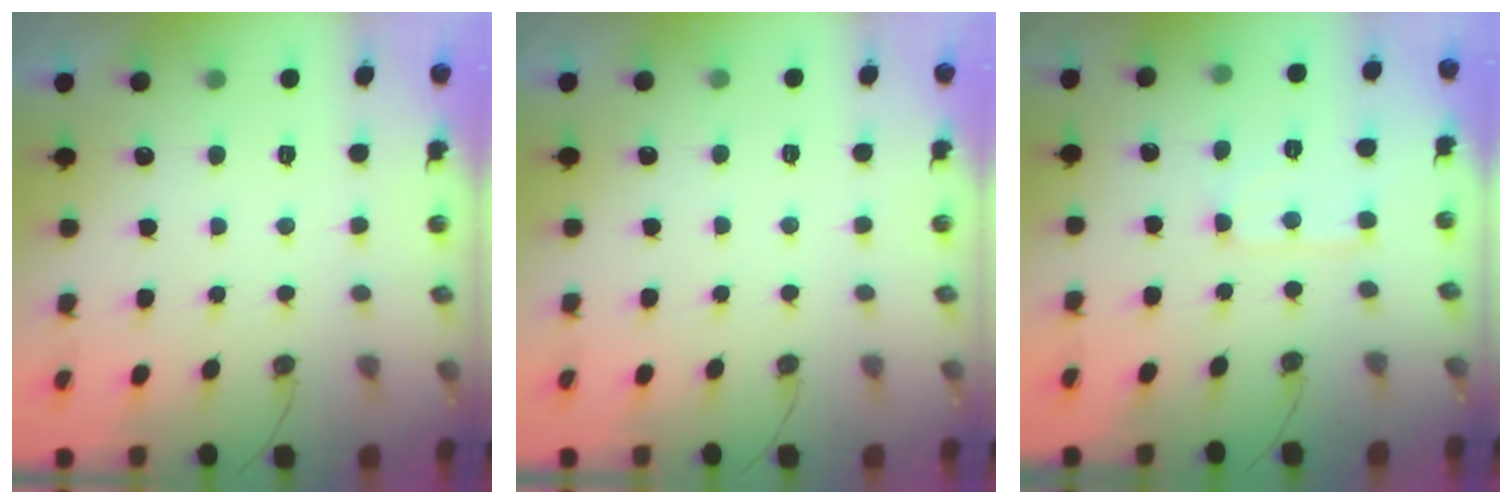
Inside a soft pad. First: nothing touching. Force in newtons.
{"total": 2.3, "press": 2.3, "slide": 0.4}
{"total": 5.6, "press": 5.6, "slide": 0.4}